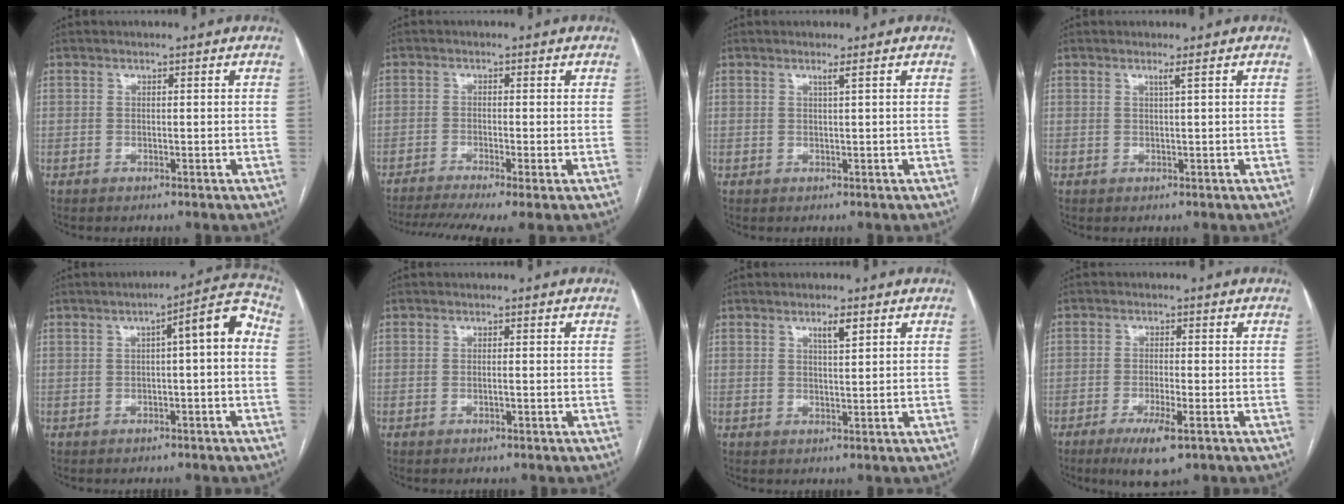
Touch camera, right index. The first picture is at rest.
{"total": 9.1, "force": [-6.4, 0.8, 6.4], "torque": [-0.104, -0.008, -0.103]}
{"total": 0.8, "force": [0.4, -0.3, 0.6], "torque": [-0.020, -0.006, 0.013]}
{"total": 0.8, "force": [0.4, -0.4, 0.6], "torque": [-0.020, -0.006, 0.012]}
{"total": 6.7, "force": [0.5, 1.0, 6.6], "torque": [-0.085, 0.028, 0.001]}
{"total": 0.6, "force": [-0.1, 0.0, 0.6], "torque": [-0.014, -0.001, -0.001]}
{"total": 2.4, "force": [1.4, 0.3, 1.9], "torque": [-0.036, -0.002, 0.024]}
{"total": 6.1, "force": [-3.3, 0.9, 5.0], "torque": [-0.094, -0.014, -0.052]}